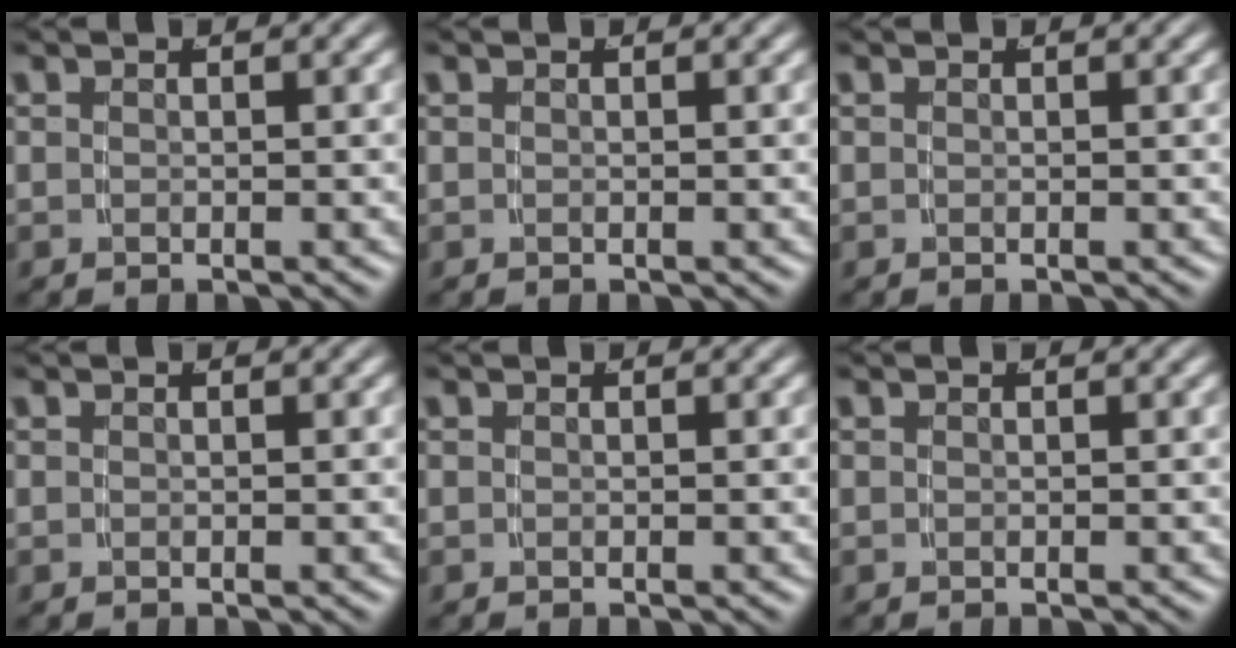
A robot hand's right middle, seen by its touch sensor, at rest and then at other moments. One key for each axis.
{"total": 0.0}
{"total": 0.0}
{"total": 0.0}
{"total": 0.0}
{"total": 0.0}